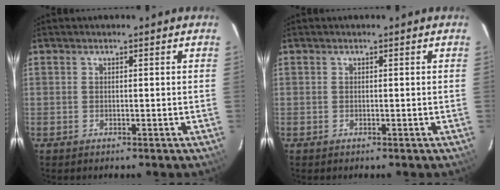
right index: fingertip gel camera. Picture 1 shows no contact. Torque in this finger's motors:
{"motor_torque": [0.07, 0.07, 0.00, 0.00]}